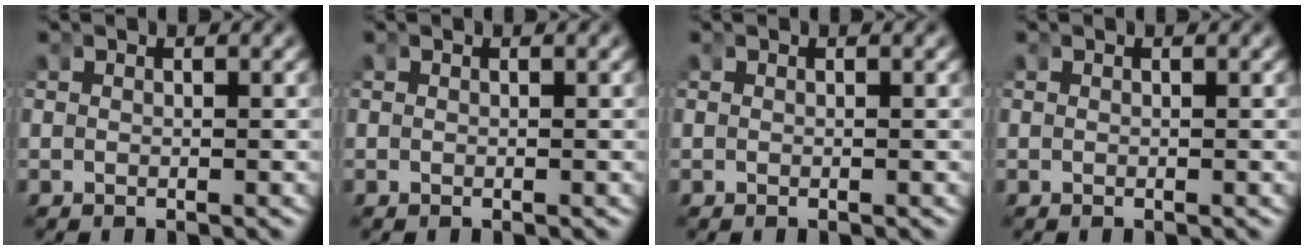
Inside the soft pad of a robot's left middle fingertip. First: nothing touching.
{"total": 0.0}
{"total": 0.0}
{"total": 0.0}